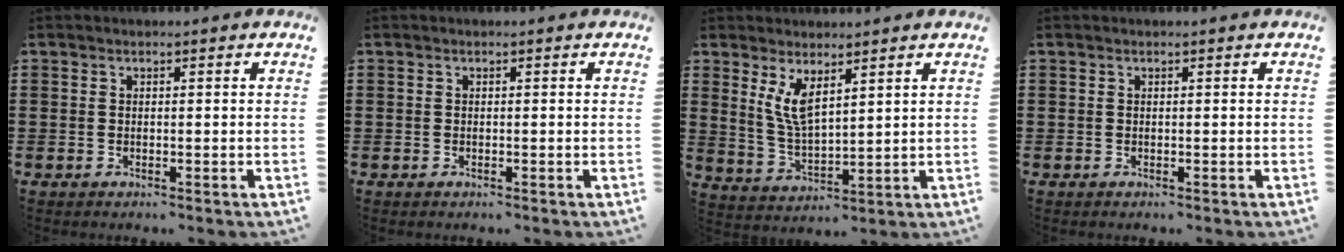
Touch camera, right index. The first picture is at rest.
{"total": 0.0}
{"total": 5.7, "force": [2.9, 2.1, 4.4], "torque": [-0.108, -0.010, 0.048]}
{"total": 0.0}